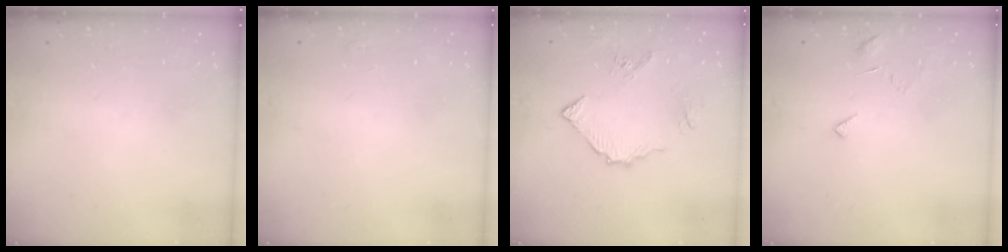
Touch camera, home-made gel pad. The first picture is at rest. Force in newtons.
{"total": 3.8, "press": 3.8, "slide": 0.5}
{"total": 8.7, "press": 8.7, "slide": 1.1}
{"total": 4.5, "press": 4.5, "slide": 0.3}